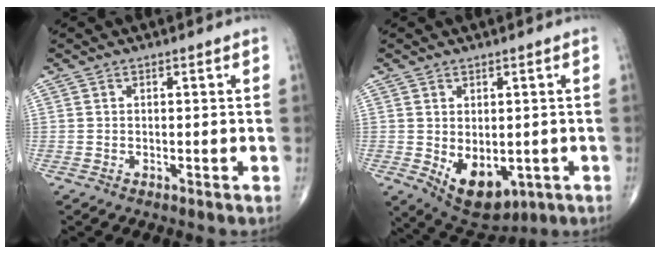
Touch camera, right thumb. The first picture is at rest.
{"total": 9.7, "force": [-2.1, 5.9, 7.4], "torque": [-0.092, -0.011, -0.010]}